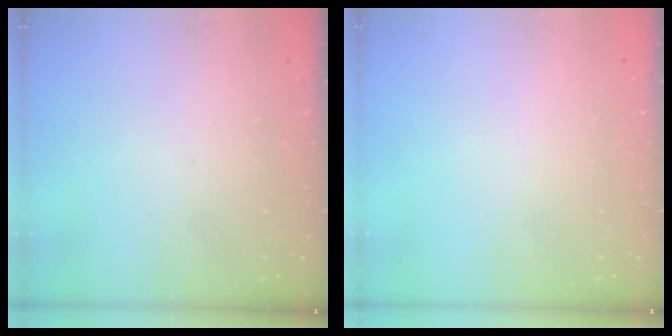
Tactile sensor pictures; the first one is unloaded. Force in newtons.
{"total": 0.0}